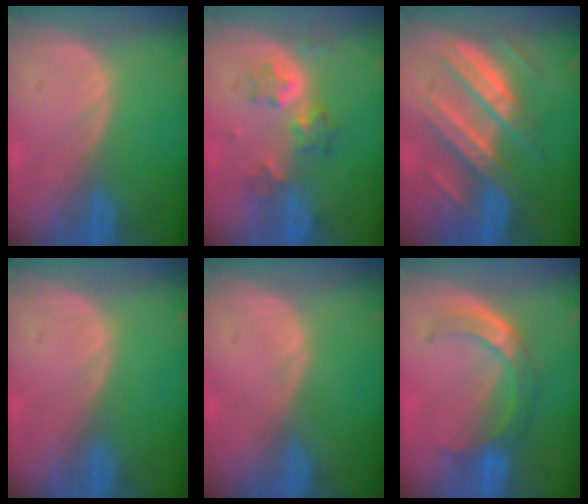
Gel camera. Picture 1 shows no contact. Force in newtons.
{"total": 5.3, "press": 5.2, "slide": 0.9}
{"total": 9.7, "press": 9.7, "slide": 0.9}
{"total": 0.0}
{"total": 0.0}
{"total": 6.7, "press": 6.2, "slide": 2.5}